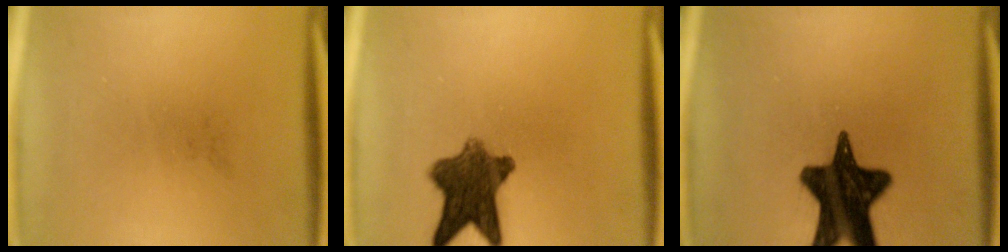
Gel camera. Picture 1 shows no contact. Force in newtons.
{"total": 9.6}
{"total": 16.6}